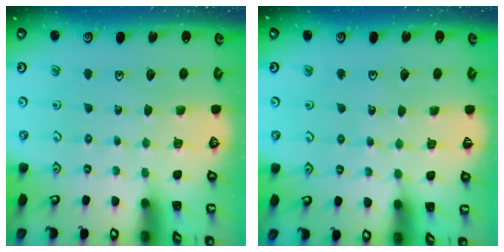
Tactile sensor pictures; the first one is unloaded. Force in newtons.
{"total": 4.0, "press": 4.0, "slide": 0.4}